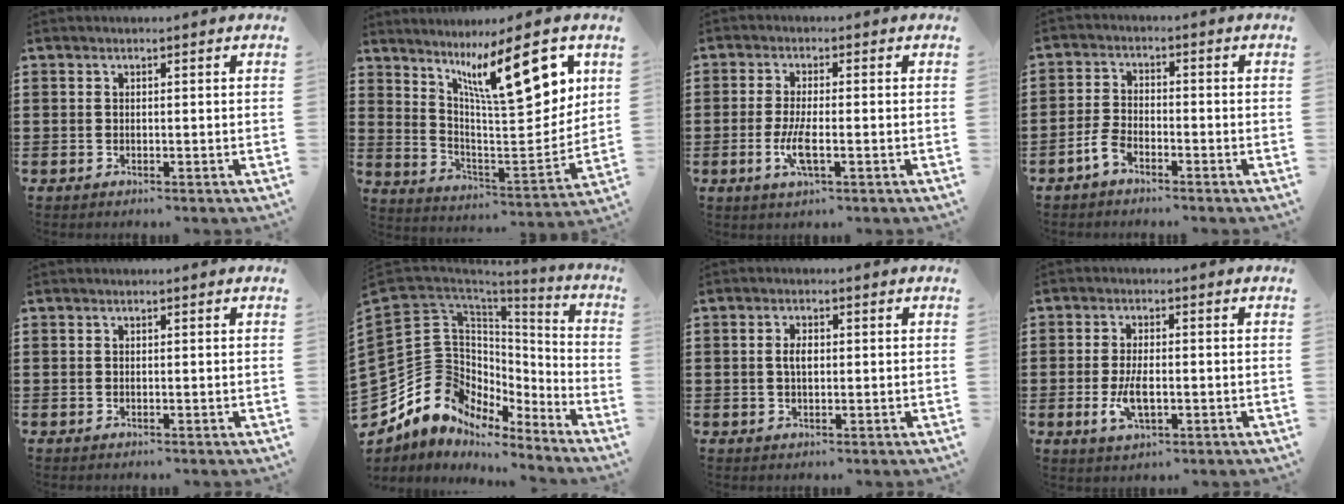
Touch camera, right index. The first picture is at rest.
{"total": 14.0, "force": [7.7, 3.6, 11.2], "torque": [-0.188, -0.028, 0.125]}
{"total": 4.7, "force": [-1.5, 1.1, 4.4], "torque": [-0.101, -0.008, -0.034]}
{"total": 3.3, "force": [-2.4, 1.3, 1.8], "torque": [-0.055, -0.001, -0.054]}
{"total": 0.0}
{"total": 11.9, "force": [-2.6, 10.6, 4.6], "torque": [-0.135, -0.023, -0.050]}
{"total": 2.3, "force": [0.2, 1.0, 2.1], "torque": [-0.041, 0.005, 0.001]}
{"total": 4.9, "force": [-1.0, 2.1, 4.3], "torque": [-0.094, -0.003, -0.021]}